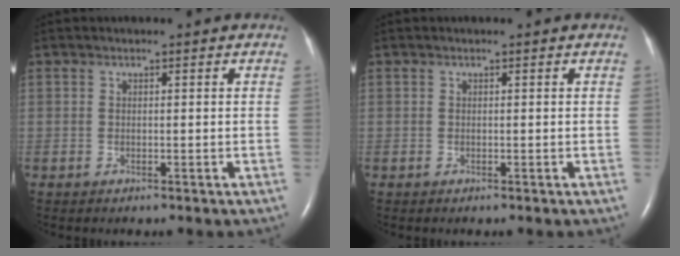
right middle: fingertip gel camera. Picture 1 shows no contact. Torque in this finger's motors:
{"motor_torque": [-0.06, 0.11, 0.00, 0.00]}